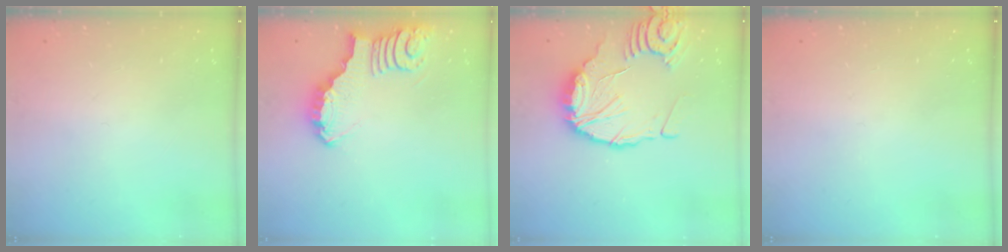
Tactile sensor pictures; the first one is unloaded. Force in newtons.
{"total": 3.6, "press": 3.6, "slide": 0.1}
{"total": 13.0, "press": 12.9, "slide": 1.3}
{"total": 0.0}